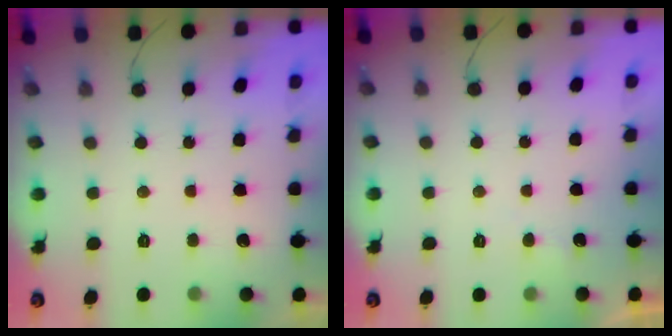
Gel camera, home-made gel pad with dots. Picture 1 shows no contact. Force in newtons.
{"total": 2.6, "press": 2.6, "slide": 0.3}